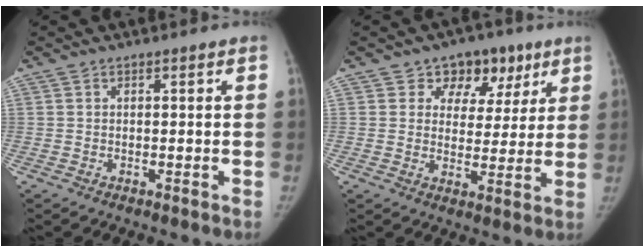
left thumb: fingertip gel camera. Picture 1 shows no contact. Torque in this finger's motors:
{"motor_torque": [-0.05, 0.16, 0.13, 0.19, -0.01]}